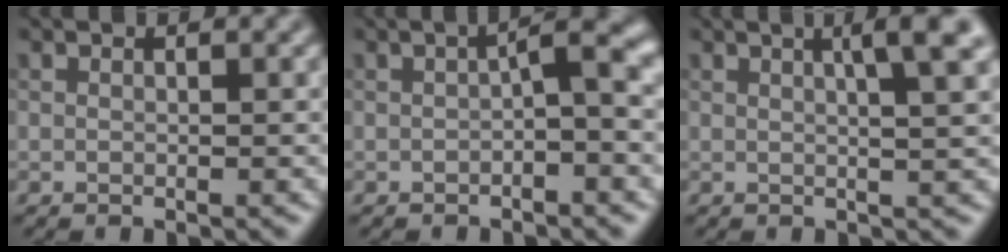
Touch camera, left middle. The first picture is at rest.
{"total": 2.8, "force": [-0.4, 0.5, 2.7], "torque": [-0.043, 0.013, -0.009]}
{"total": 4.8, "force": [1.8, 1.0, 4.3], "torque": [-0.048, 0.014, 0.019]}